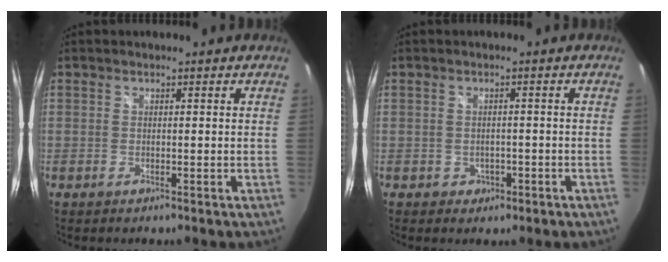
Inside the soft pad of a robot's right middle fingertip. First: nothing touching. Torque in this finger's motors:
{"motor_torque": [-0.23, -0.33, -0.02, 0.00]}